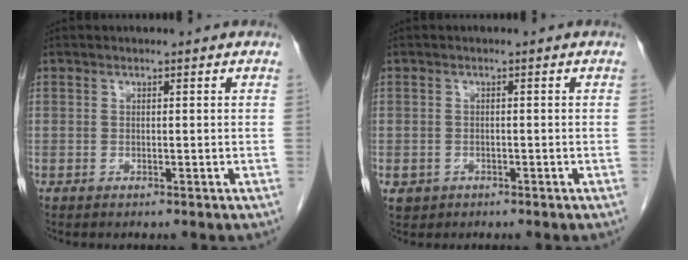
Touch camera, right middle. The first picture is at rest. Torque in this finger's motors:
{"motor_torque": [0.20, 0.00, 0.01, 0.03]}